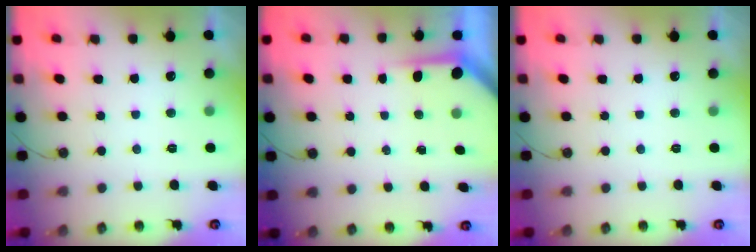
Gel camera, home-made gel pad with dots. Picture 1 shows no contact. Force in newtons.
{"total": 3.9, "press": 3.9, "slide": 0.4}
{"total": 0.0}